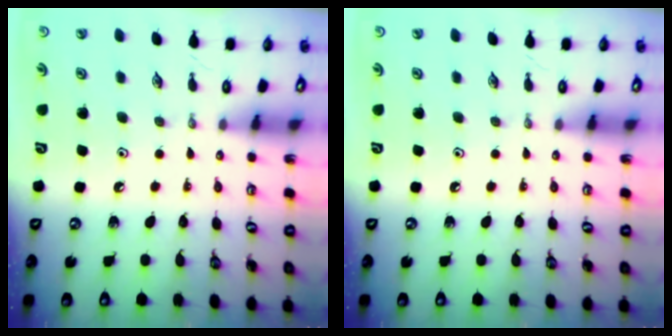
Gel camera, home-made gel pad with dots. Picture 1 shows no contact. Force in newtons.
{"total": 0.0}